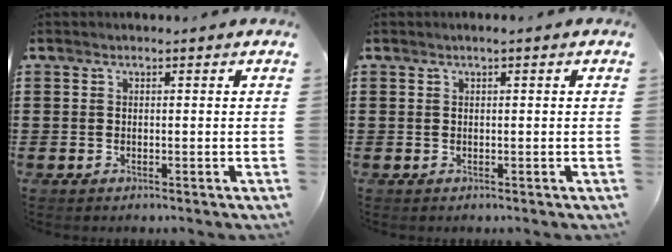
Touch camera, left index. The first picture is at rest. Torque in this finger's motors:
{"motor_torque": [0.69, 1.03, 0.00, 0.03]}